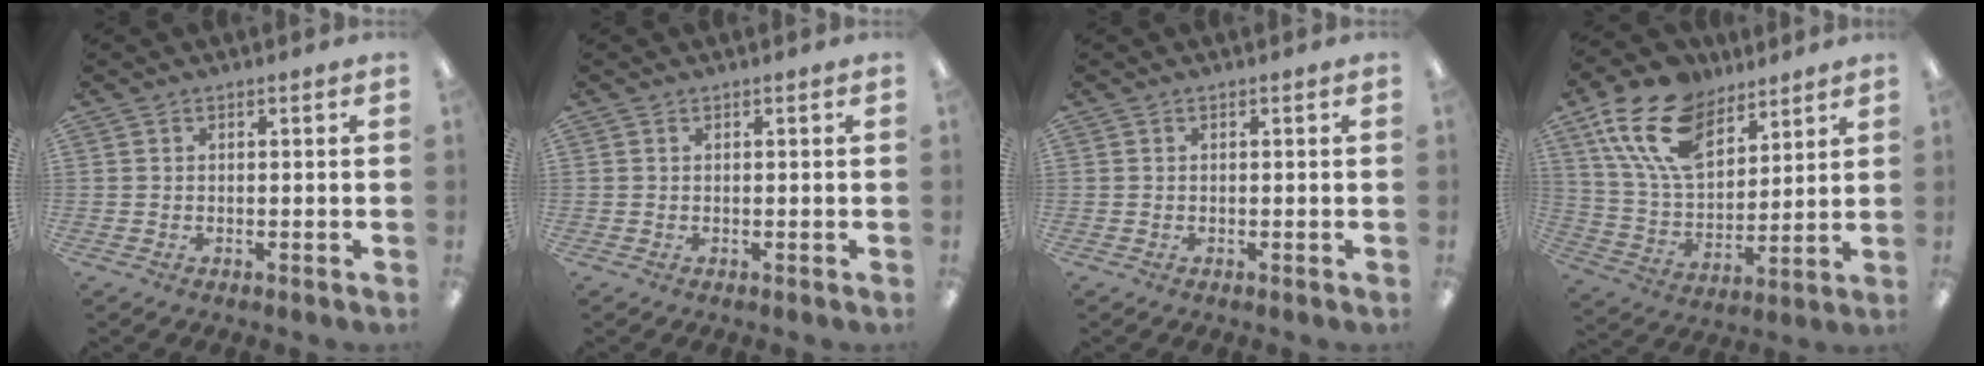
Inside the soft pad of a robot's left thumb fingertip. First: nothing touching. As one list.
[{"total": 0.0}, {"total": 0.0}, {"total": 18.5, "force": [10.7, 11.0, 10.4], "torque": [-0.218, -0.036, 0.199]}]